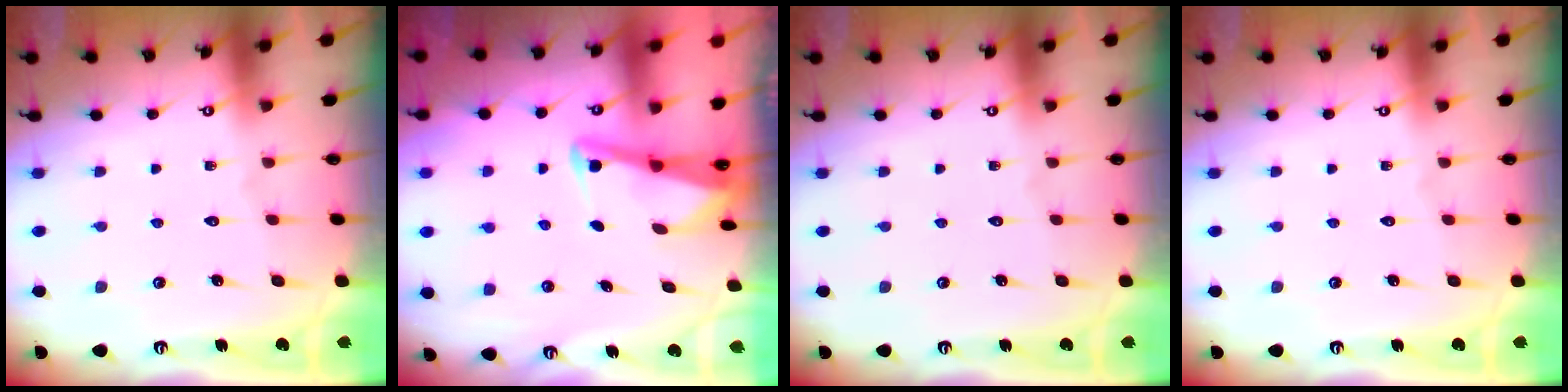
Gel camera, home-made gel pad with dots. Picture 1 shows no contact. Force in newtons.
{"total": 2.9, "press": 2.8, "slide": 0.4}
{"total": 0.0}
{"total": 0.0}